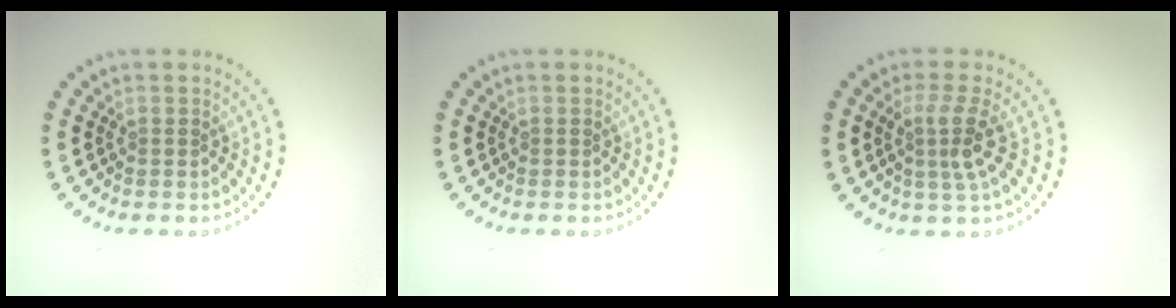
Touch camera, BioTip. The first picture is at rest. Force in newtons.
{"total": 0.0}
{"total": 2.9, "press": 2.1, "slide": 2.0}